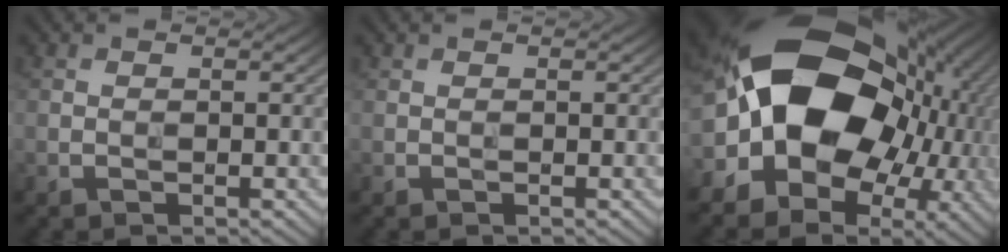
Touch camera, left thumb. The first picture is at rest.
{"total": 0.0}
{"total": 22.3, "force": [0.9, 16.7, 14.6], "torque": [-0.273, -0.032, 0.016]}